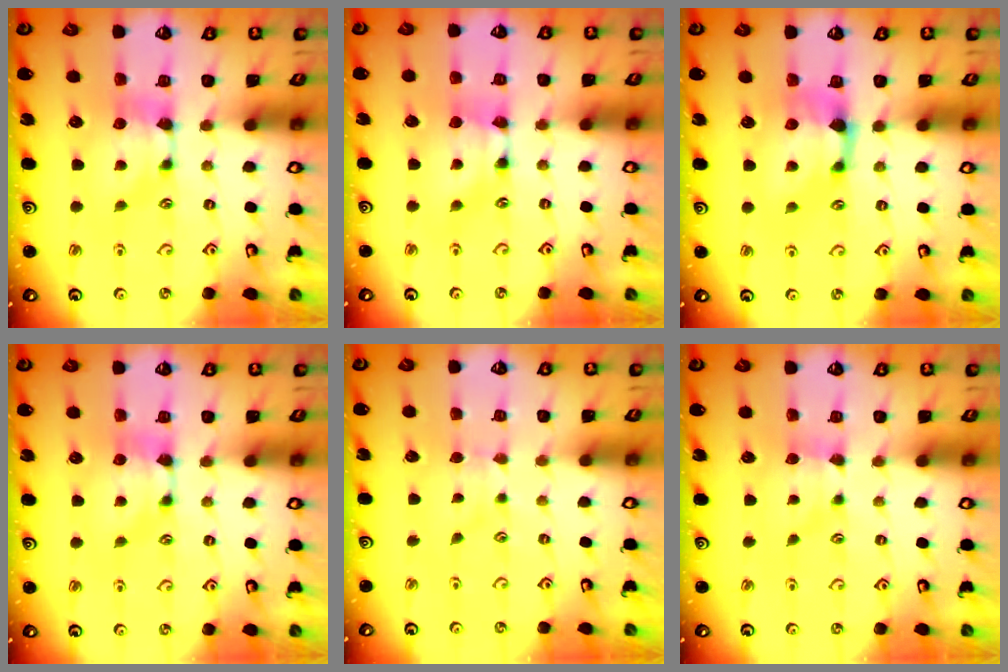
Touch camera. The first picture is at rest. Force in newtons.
{"total": 1.8, "press": 1.7, "slide": 0.1}
{"total": 1.7, "press": 1.1, "slide": 1.3}
{"total": 0.0}
{"total": 2.5, "press": 2.4, "slide": 0.5}
{"total": 1.5, "press": 1.5, "slide": 0.2}